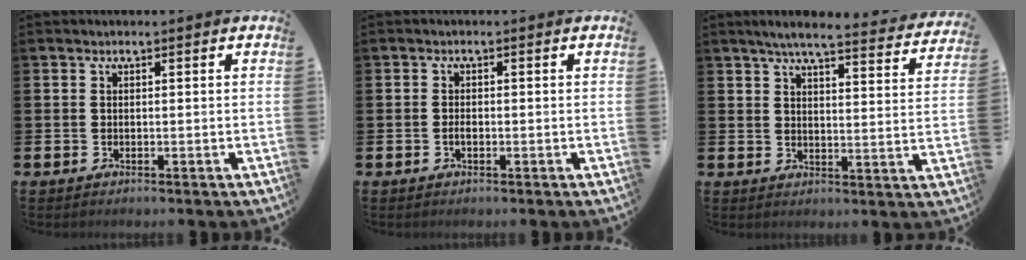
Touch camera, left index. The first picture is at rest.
{"total": 1.0, "force": [-0.3, 0.5, 0.8], "torque": [-0.014, 0.001, -0.007]}
{"total": 5.4, "force": [4.9, 0.3, 2.2], "torque": [-0.048, -0.032, 0.080]}